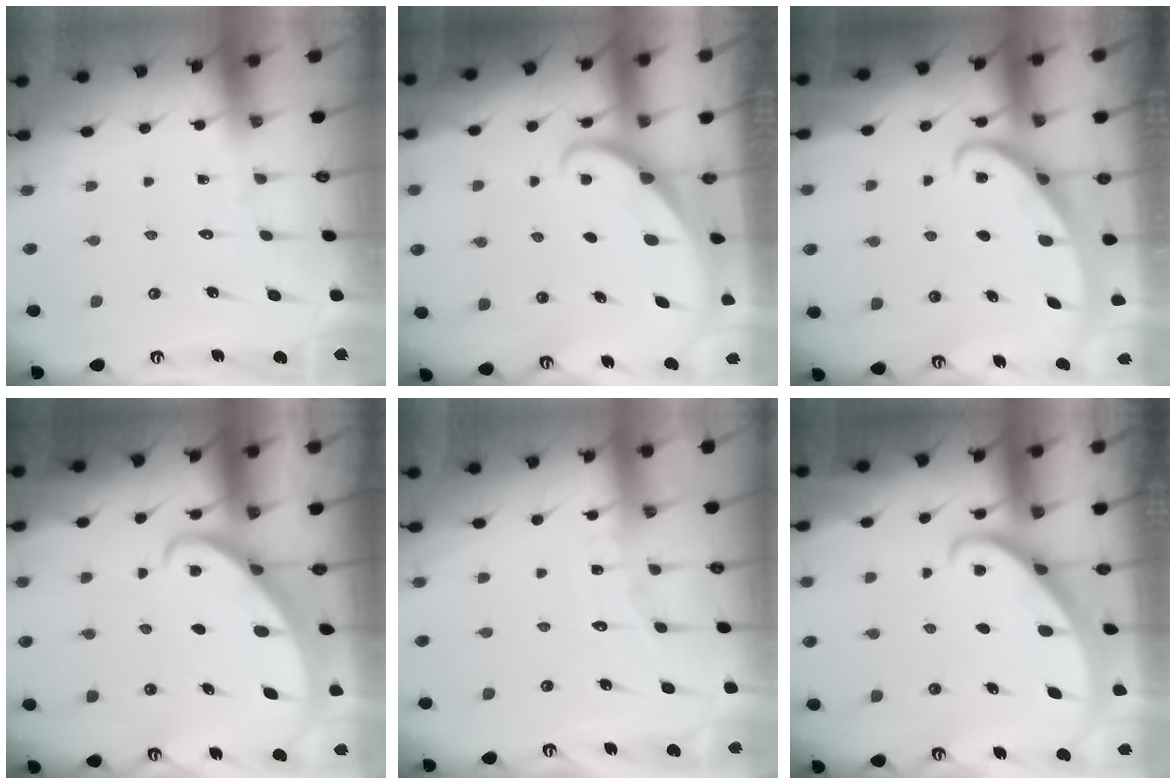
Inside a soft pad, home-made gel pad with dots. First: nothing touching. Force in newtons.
{"total": 1.5, "press": 1.5, "slide": 0.0}
{"total": 2.5, "press": 2.5, "slide": 0.3}
{"total": 2.7, "press": 2.7, "slide": 0.3}
{"total": 5.5, "press": 5.5, "slide": 0.6}
{"total": 2.3, "press": 2.3, "slide": 0.2}